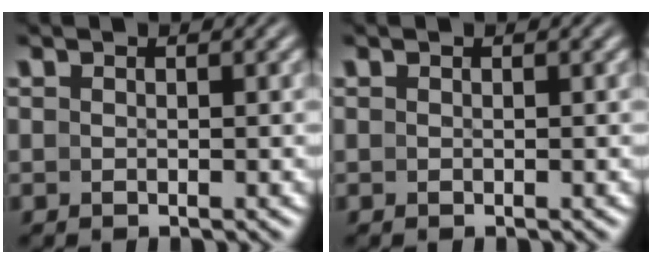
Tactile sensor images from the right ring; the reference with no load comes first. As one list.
[{"total": 0.0}]